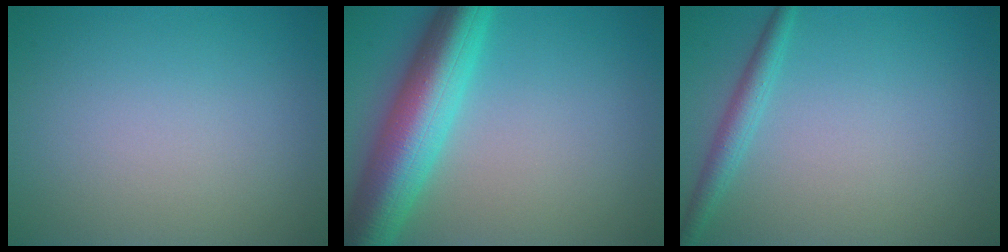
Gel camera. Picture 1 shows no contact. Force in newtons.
{"total": 9.0, "press": 9.0, "slide": 0.2}
{"total": 2.0, "press": 2.0, "slide": 0.1}